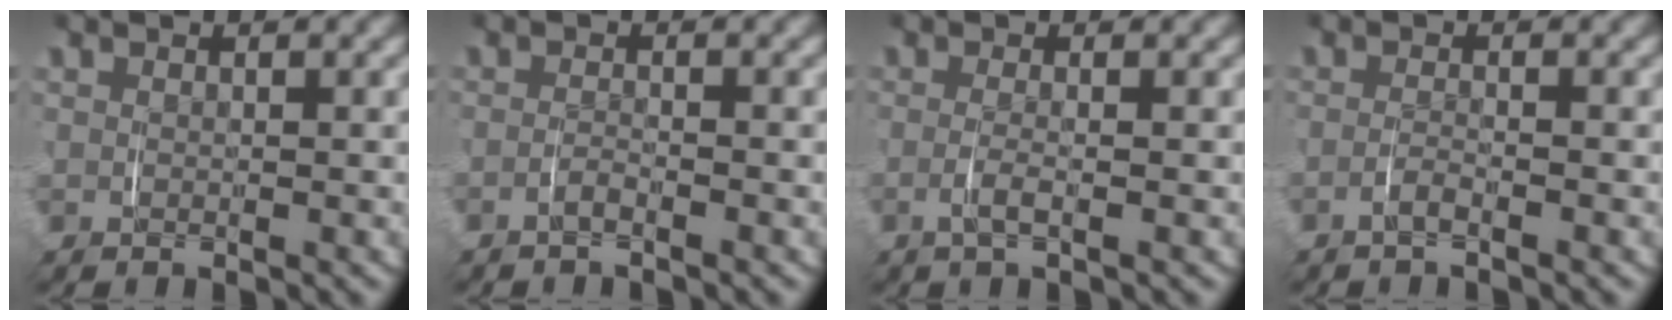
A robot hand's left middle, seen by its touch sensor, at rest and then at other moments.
{"total": 1.2, "force": [-1.2, -0.3, 0.3], "torque": [-0.008, -0.002, -0.024]}
{"total": 1.5, "force": [-0.7, -0.1, 1.3], "torque": [-0.032, -0.008, -0.013]}
{"total": 1.3, "force": [-1.1, -0.3, 0.5], "torque": [-0.012, -0.003, -0.023]}